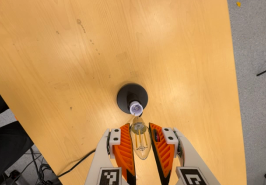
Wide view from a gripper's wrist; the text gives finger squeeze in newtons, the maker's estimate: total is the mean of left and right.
{"total": 11.0, "left": 10.5, "right": 11.4}